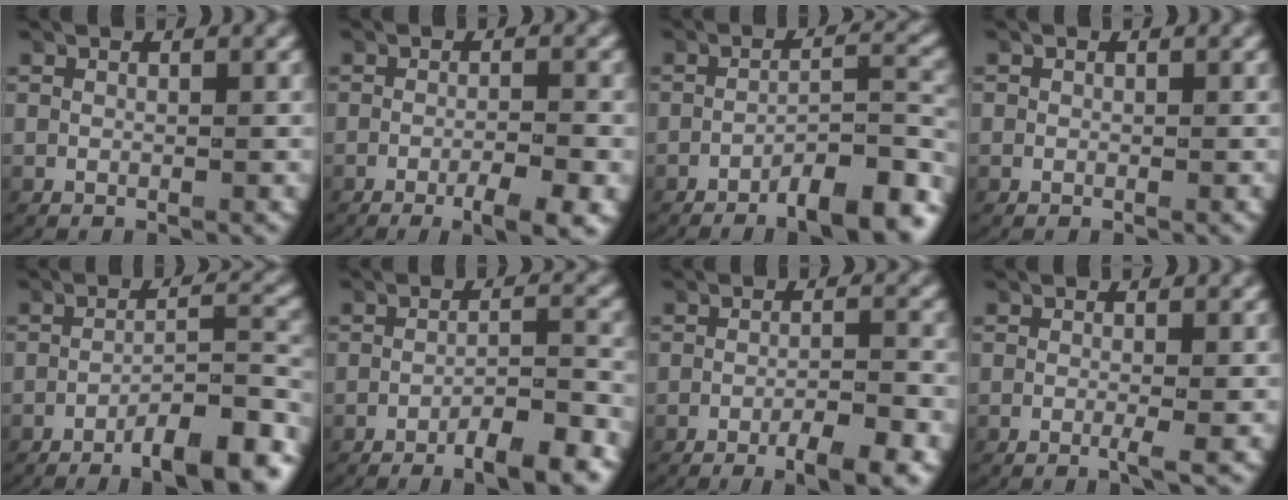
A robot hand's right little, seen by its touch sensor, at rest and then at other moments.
{"total": 4.4, "force": [-2.6, 0.9, 3.4], "torque": [-0.042, -0.001, -0.045]}
{"total": 7.0, "force": [-5.6, 1.6, 3.7], "torque": [-0.034, 0.002, -0.088]}
{"total": 0.6, "force": [-0.2, 0.5, -0.1], "torque": [-0.004, -0.007, 0.000]}
{"total": 7.7, "force": [-6.1, 1.8, 4.3], "torque": [-0.047, 0.000, -0.093]}
{"total": 4.8, "force": [-3.5, 1.1, 3.0], "torque": [-0.030, 0.005, -0.067]}
{"total": 4.1, "force": [-2.6, 0.9, 3.0], "torque": [-0.038, 0.002, -0.050]}
{"total": 1.3, "force": [-0.4, 0.0, 1.3], "torque": [-0.019, 0.001, -0.014]}